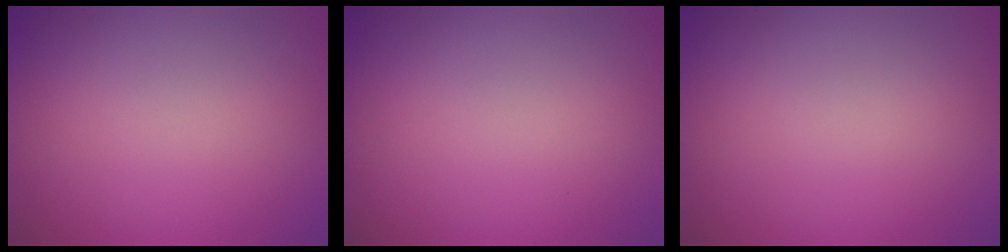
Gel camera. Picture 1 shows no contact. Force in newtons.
{"total": 0.0}
{"total": 0.0}